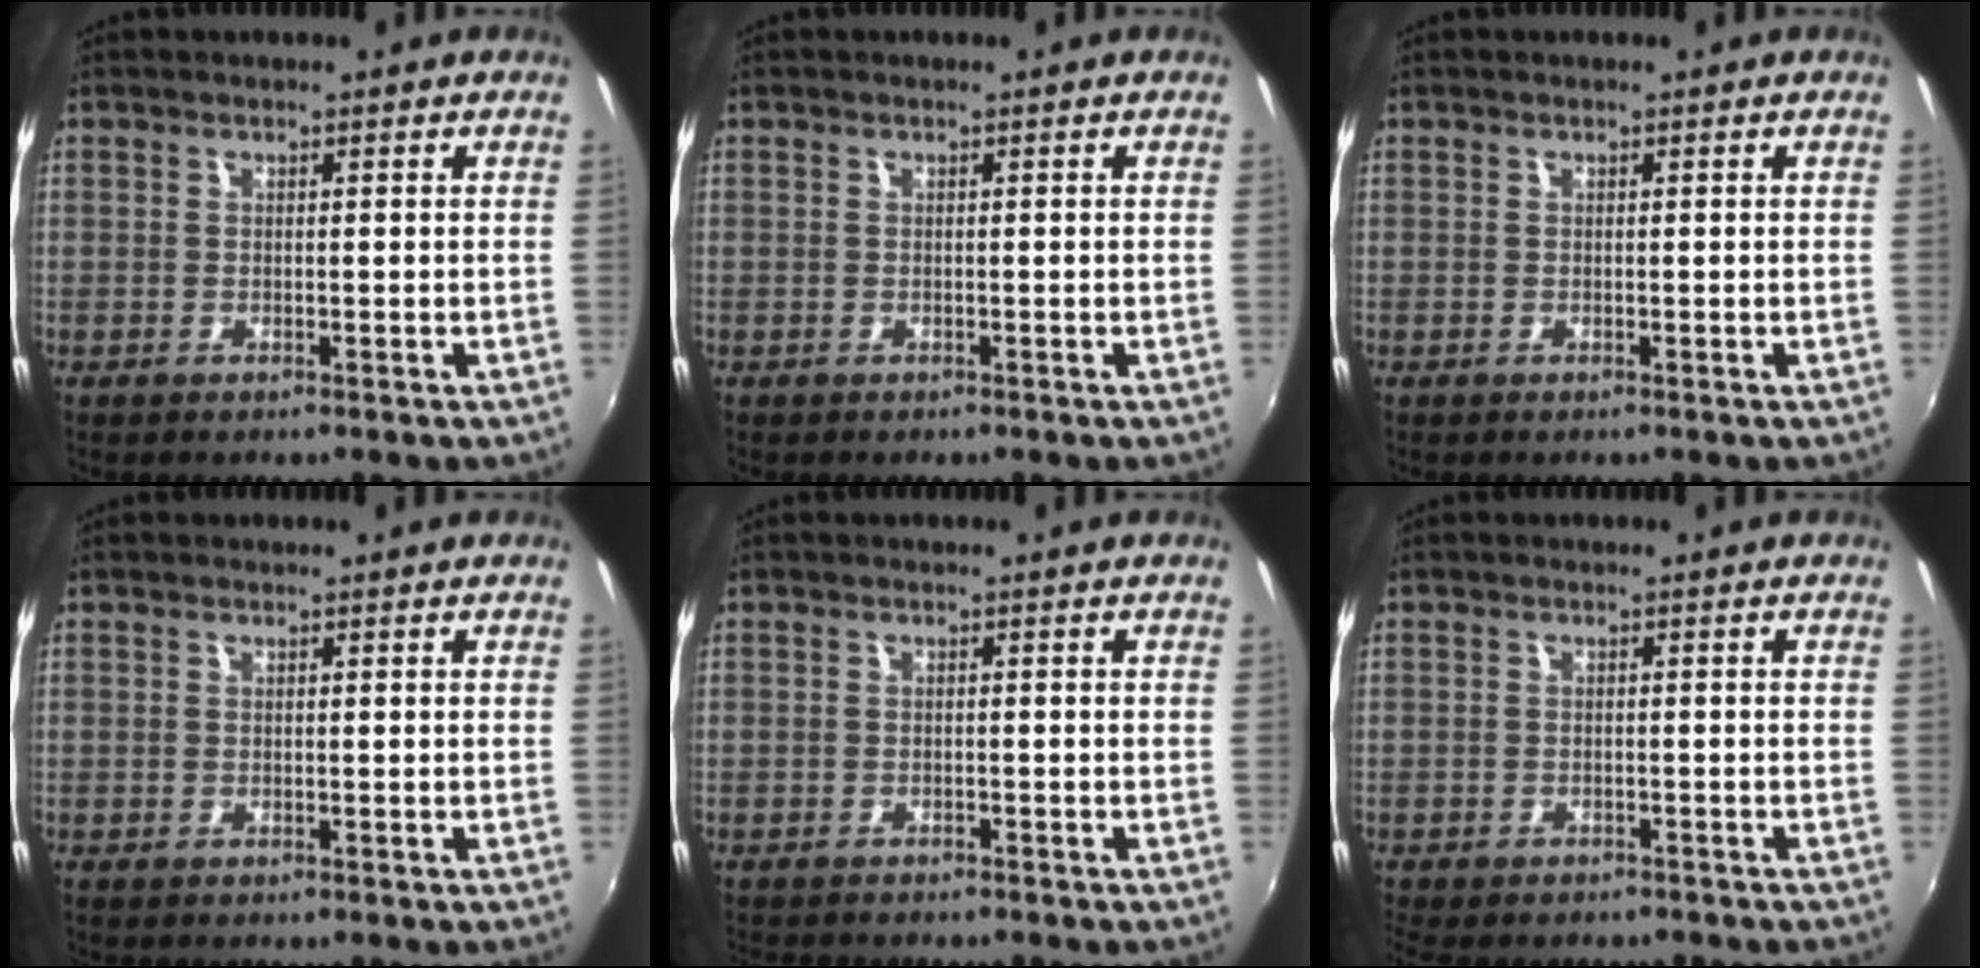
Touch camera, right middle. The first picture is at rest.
{"total": 0.0}
{"total": 0.0}
{"total": 0.0}
{"total": 3.7, "force": [-3.5, 0.7, 1.0], "torque": [-0.030, -0.013, -0.055]}
{"total": 6.5, "force": [-5.6, 2.3, 2.5], "torque": [-0.065, -0.018, -0.083]}